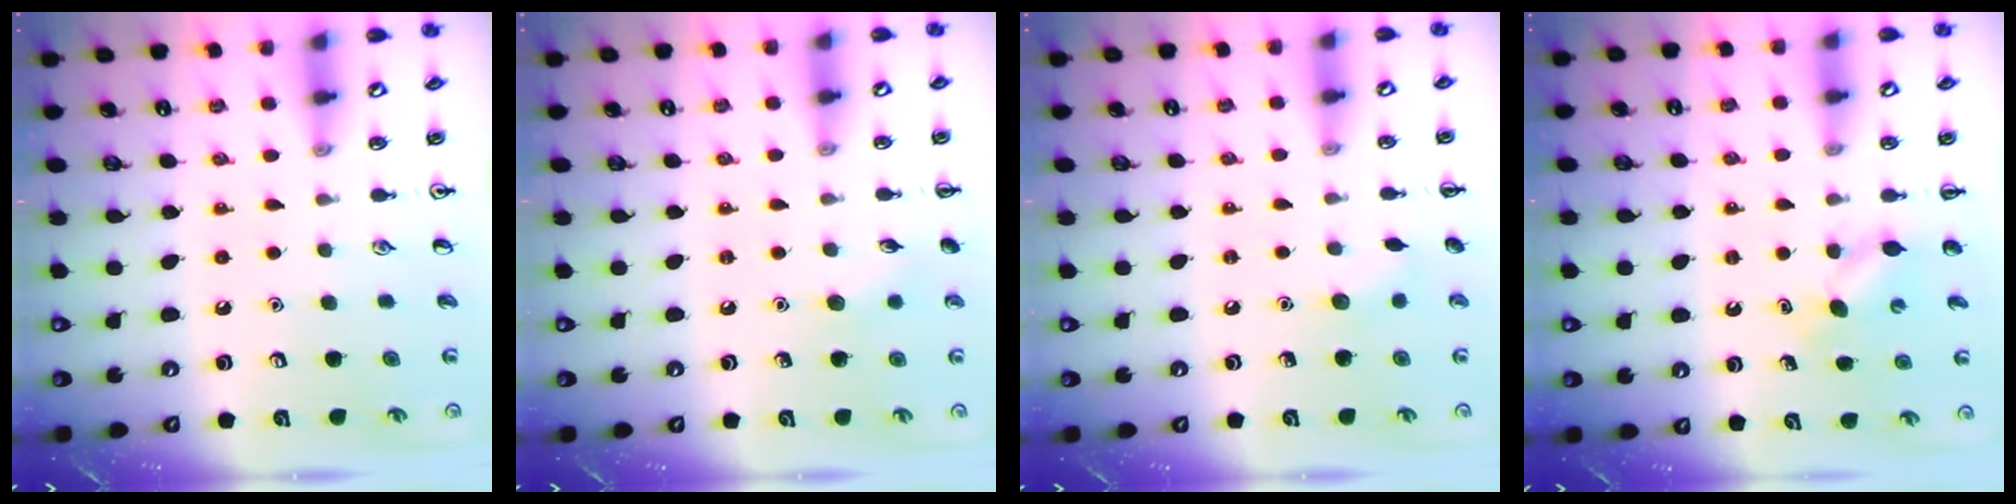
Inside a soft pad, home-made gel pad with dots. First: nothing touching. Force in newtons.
{"total": 4.6, "press": 4.5, "slide": 1.0}
{"total": 5.1, "press": 4.9, "slide": 1.4}
{"total": 4.1, "press": 3.9, "slide": 1.3}